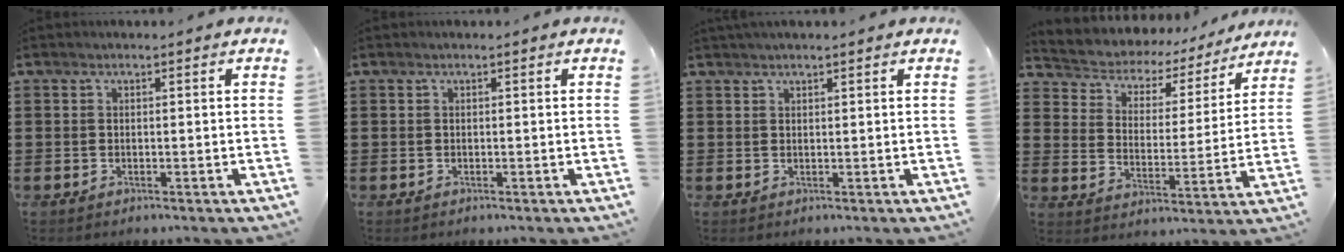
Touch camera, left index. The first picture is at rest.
{"total": 0.0}
{"total": 0.9, "force": [0.8, 0.0, 0.3], "torque": [-0.008, -0.001, 0.017]}
{"total": 3.7, "force": [3.3, 1.6, 0.3], "torque": [-0.032, -0.027, 0.046]}